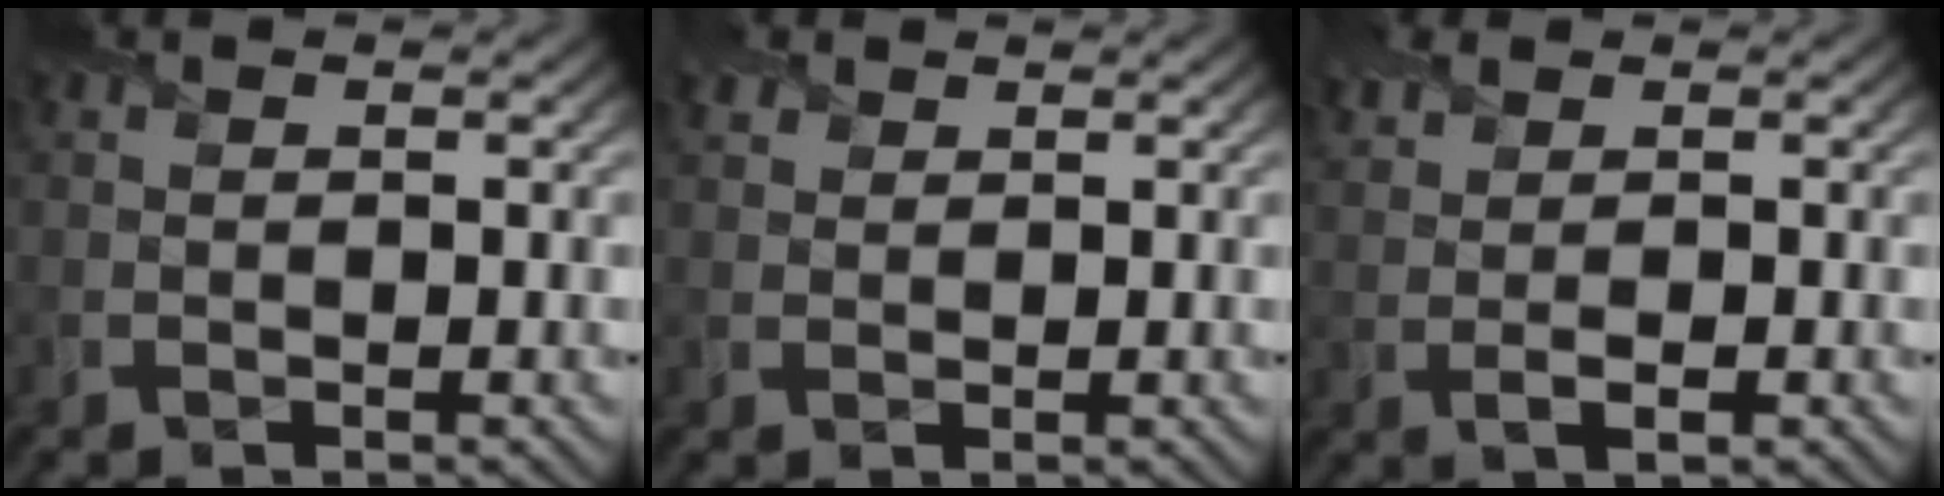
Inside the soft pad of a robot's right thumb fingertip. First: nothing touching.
{"total": 1.6, "force": [1.2, 1.1, 0.4], "torque": [-0.011, 0.005, 0.027]}
{"total": 3.1, "force": [1.2, 1.7, 2.4], "torque": [-0.051, 0.002, 0.021]}